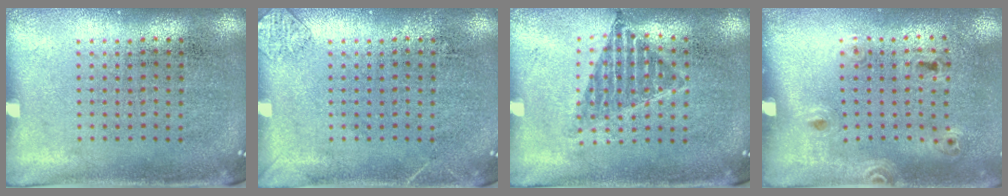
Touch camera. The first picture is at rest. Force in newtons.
{"total": 1.1, "press": 1.1, "slide": 0.1}
{"total": 1.0, "press": 0.8, "slide": 0.5}
{"total": 1.5, "press": 0.9, "slide": 1.2}